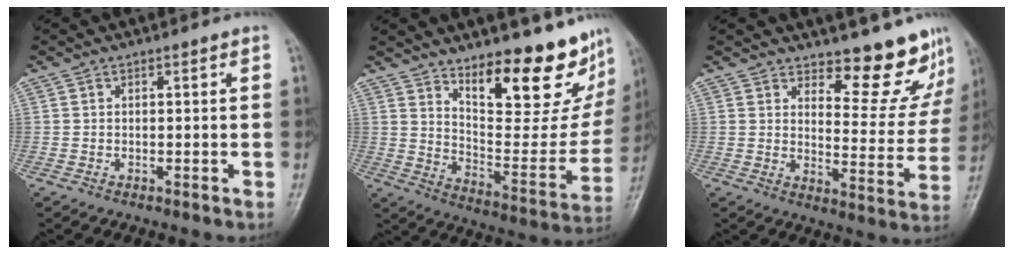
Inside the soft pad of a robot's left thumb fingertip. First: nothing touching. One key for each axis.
{"total": 21.8, "fx": 15.3, "fy": 7.8, "fz": 13.3, "tx": -0.135, "ty": -0.112, "tz": 0.230}
{"total": 11.7, "fx": 10.3, "fy": 3.9, "fz": 4.1, "tx": -0.015, "ty": -0.103, "tz": 0.131}